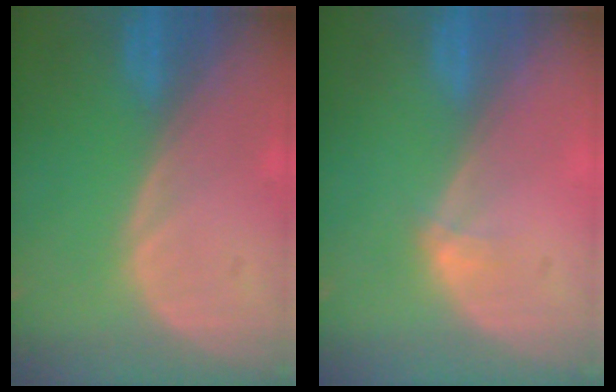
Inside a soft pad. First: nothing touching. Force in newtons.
{"total": 1.3, "press": 0.9, "slide": 0.9}